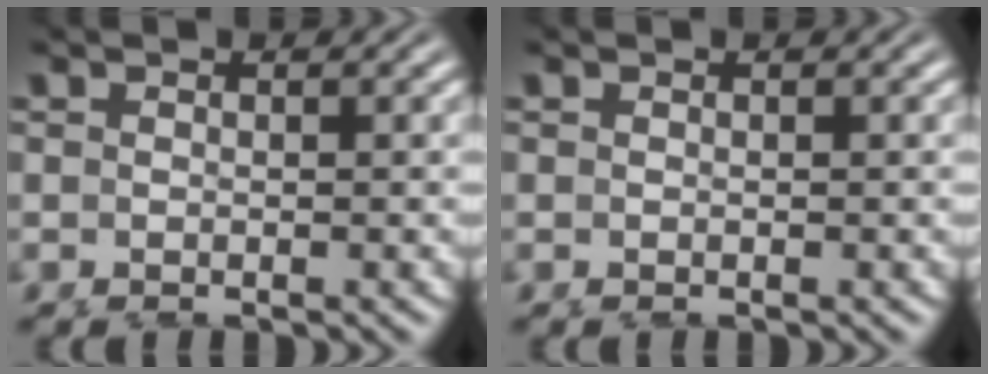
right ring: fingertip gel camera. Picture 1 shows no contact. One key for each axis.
{"total": 0.0}